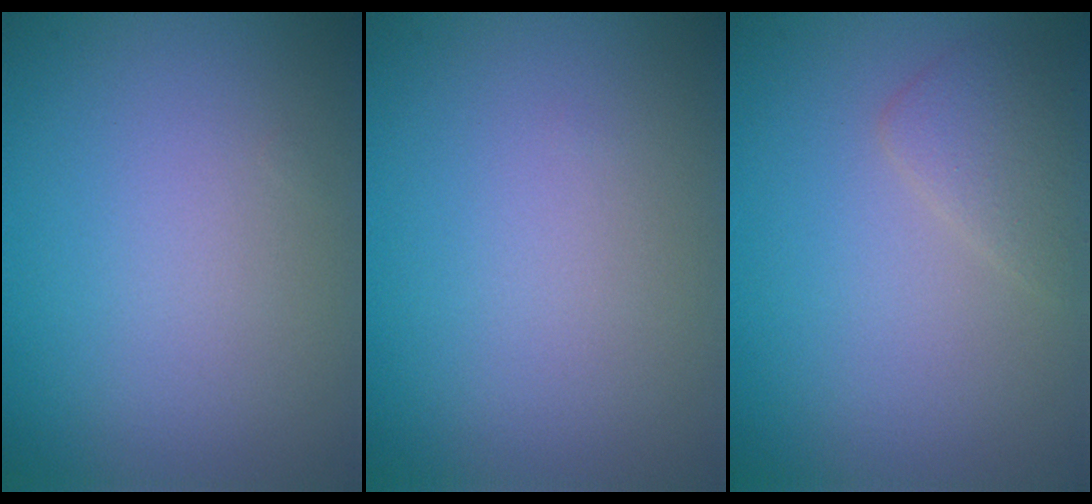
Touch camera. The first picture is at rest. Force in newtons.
{"total": 0.0}
{"total": 1.9, "press": 1.9, "slide": 0.0}